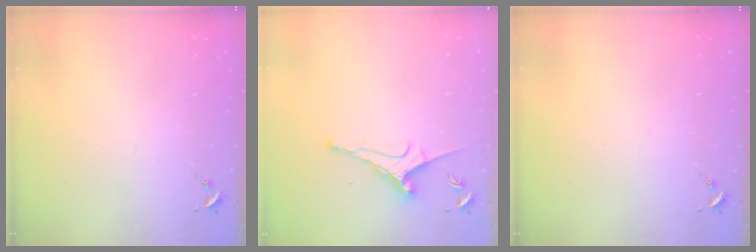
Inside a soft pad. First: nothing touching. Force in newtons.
{"total": 8.3, "press": 8.2, "slide": 1.7}
{"total": 0.0}